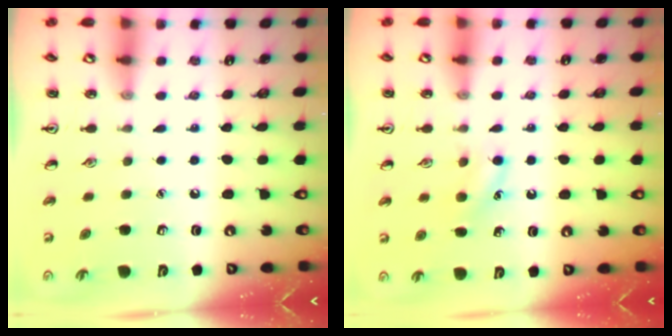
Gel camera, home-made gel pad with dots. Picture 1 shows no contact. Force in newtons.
{"total": 5.8, "press": 5.6, "slide": 1.6}